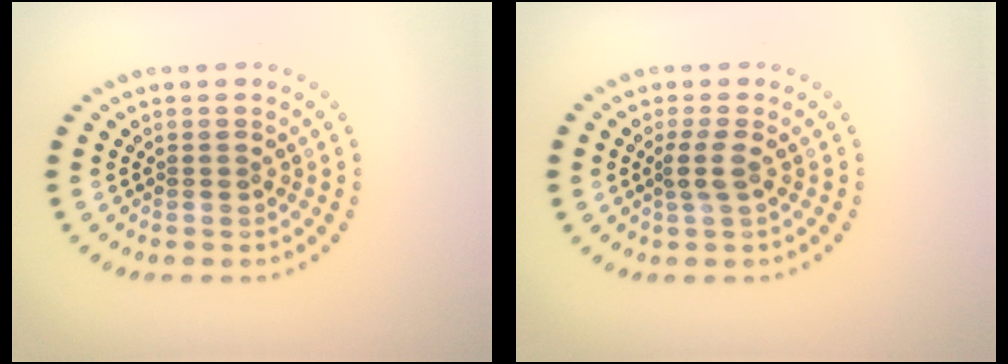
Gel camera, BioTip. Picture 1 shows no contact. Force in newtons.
{"total": 1.5, "press": 1.2, "slide": 0.8}